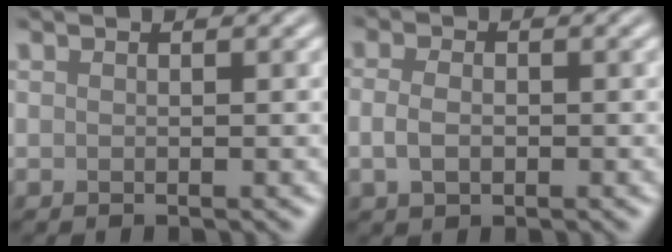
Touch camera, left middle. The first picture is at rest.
{"total": 2.2, "force": [-0.4, 1.4, 1.6], "torque": [-0.042, 0.000, -0.009]}